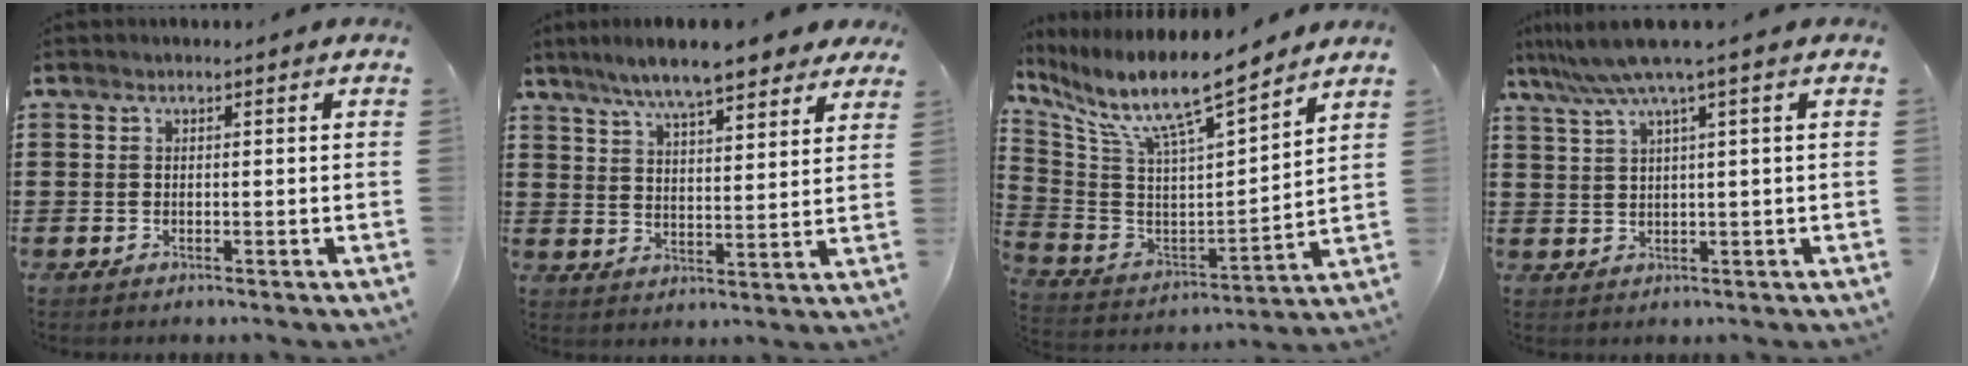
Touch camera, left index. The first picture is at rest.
{"total": 8.6, "force": [7.4, 1.0, 4.1], "torque": [-0.104, -0.020, 0.134]}
{"total": 10.9, "force": [8.7, 1.2, 6.4], "torque": [-0.159, -0.062, 0.144]}
{"total": 5.5, "force": [3.2, -0.4, 4.5], "torque": [-0.103, -0.010, 0.054]}